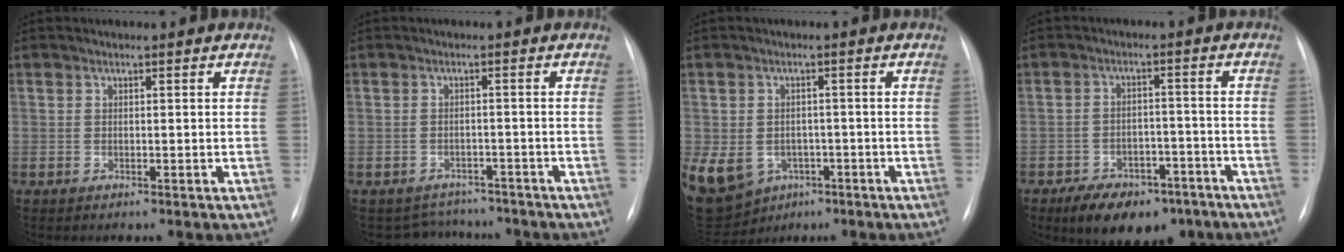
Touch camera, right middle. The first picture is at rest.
{"total": 5.3, "force": [-4.9, 2.1, -0.5], "torque": [0.008, 0.018, -0.062]}
{"total": 25.9, "force": [-10.4, 21.0, 11.1], "torque": [-0.382, -0.013, -0.142]}
{"total": 11.0, "force": [-7.6, 5.6, 5.5], "torque": [-0.079, 0.008, -0.114]}